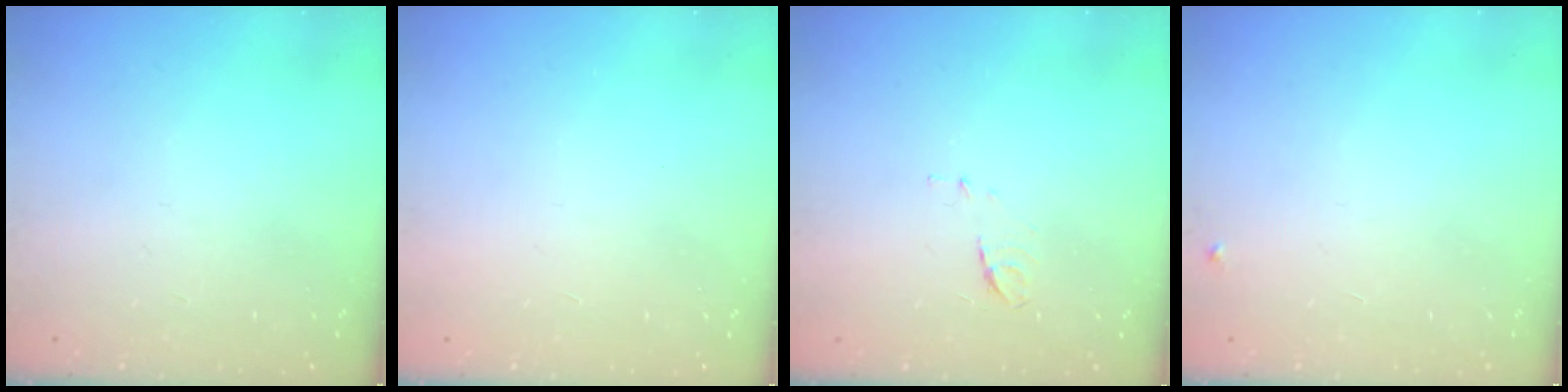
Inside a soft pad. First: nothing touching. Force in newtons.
{"total": 1.6, "press": 1.5, "slide": 0.1}
{"total": 6.2, "press": 6.2, "slide": 0.5}
{"total": 2.7, "press": 2.7, "slide": 0.2}